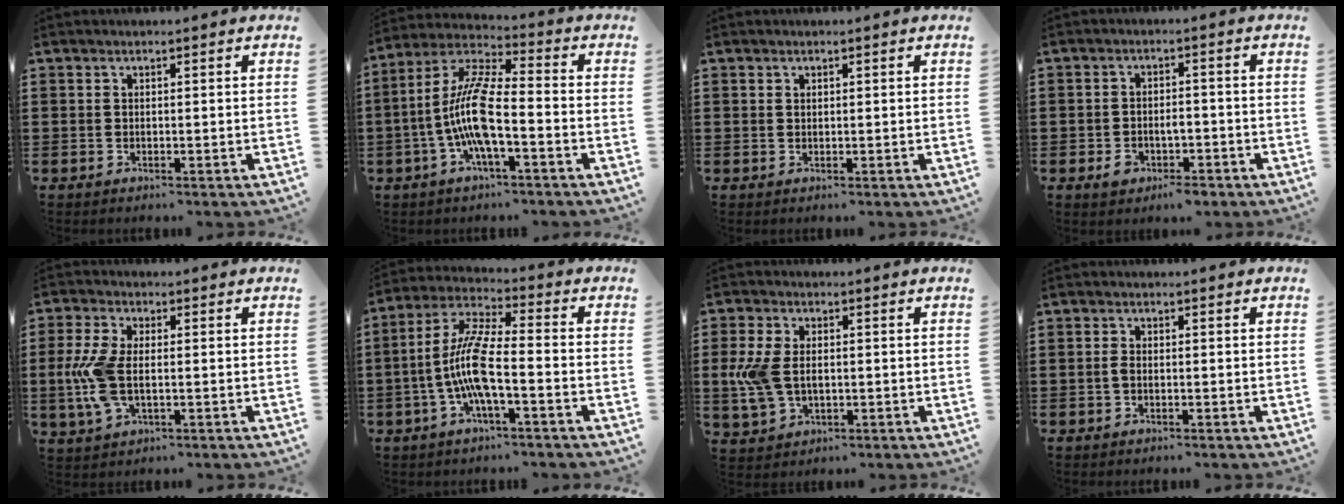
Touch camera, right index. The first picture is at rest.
{"total": 10.8, "force": [-2.8, 2.6, 10.1], "torque": [-0.233, -0.014, -0.060]}
{"total": 0.7, "force": [0.5, 0.5, 0.2], "torque": [-0.005, 0.002, 0.009]}
{"total": 3.1, "force": [-1.8, 1.7, 1.9], "torque": [-0.042, 0.002, -0.037]}
{"total": 8.1, "force": [-0.6, 3.8, 7.1], "torque": [-0.176, -0.009, -0.018]}
{"total": 9.6, "force": [-2.5, 2.0, 9.1], "torque": [-0.209, -0.016, -0.056]}
{"total": 6.6, "force": [-0.1, 4.2, 5.1], "torque": [-0.142, -0.002, -0.013]}
{"total": 1.2, "force": [-0.4, 0.5, 1.1], "torque": [-0.029, -0.004, -0.009]}